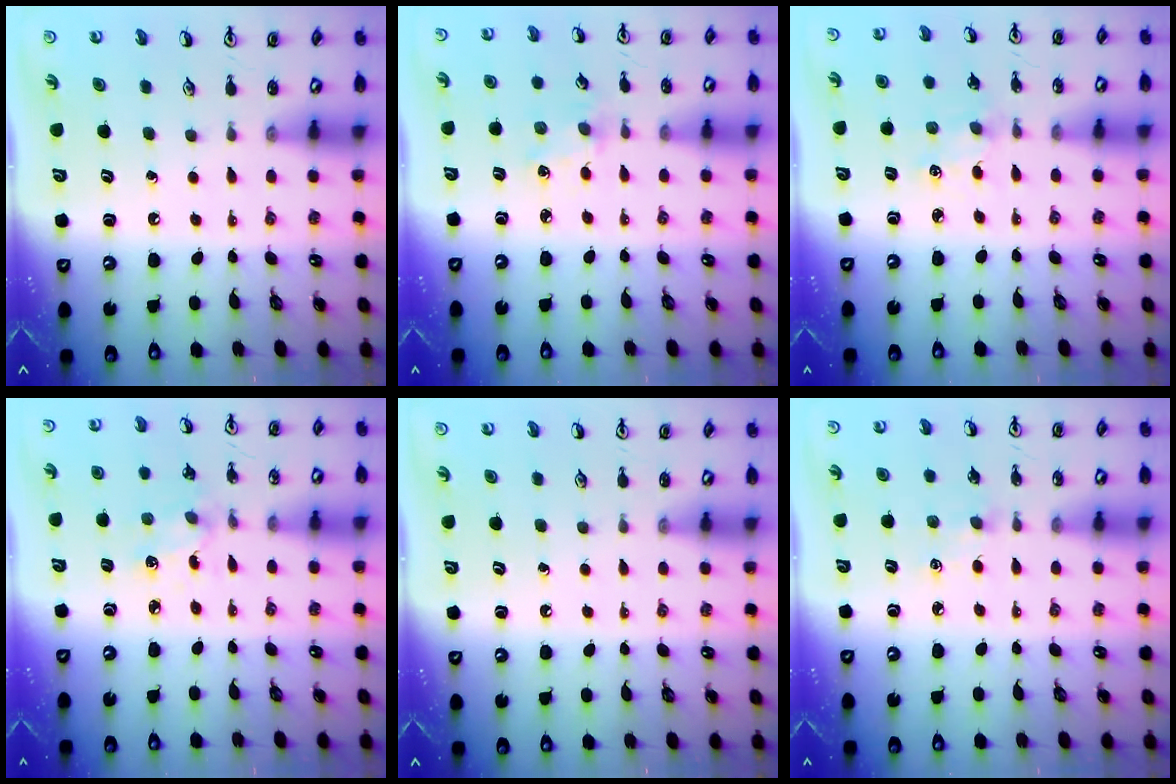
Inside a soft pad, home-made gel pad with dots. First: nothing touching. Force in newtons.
{"total": 2.9, "press": 2.9, "slide": 0.5}
{"total": 1.4, "press": 1.3, "slide": 0.3}
{"total": 2.5, "press": 2.4, "slide": 0.6}
{"total": 0.0}
{"total": 2.2, "press": 2.2, "slide": 0.4}